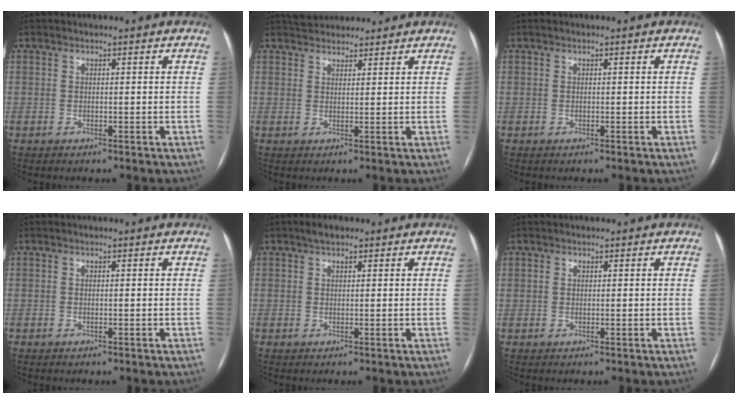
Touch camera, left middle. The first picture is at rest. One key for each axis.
{"total": 5.5, "fx": 5.1, "fy": 1.8, "fz": 1.1, "tx": -0.016, "ty": 0.030, "tz": 0.080}
{"total": 0.0}
{"total": 0.0}
{"total": 1.8, "fx": 1.3, "fy": 0.7, "fz": 0.9, "tx": -0.020, "ty": 0.009, "tz": 0.022}
{"total": 0.5, "fx": 0.3, "fy": 0.4, "fz": 0.1, "tx": 0.000, "ty": 0.000, "tz": 0.004}